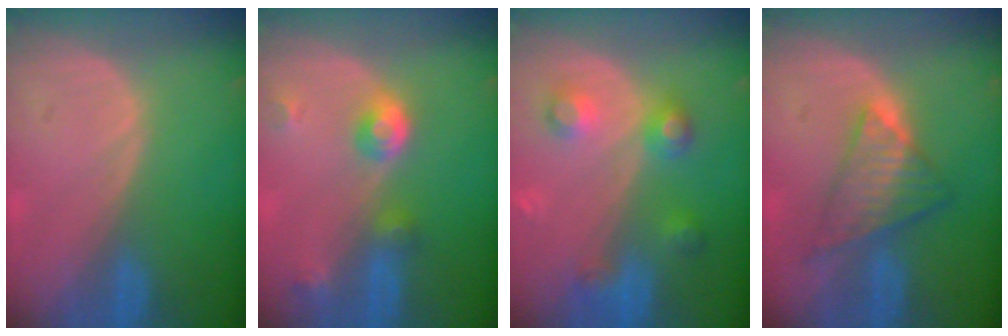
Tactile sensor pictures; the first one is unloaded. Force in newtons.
{"total": 4.8, "press": 4.4, "slide": 1.9}
{"total": 5.3, "press": 5.3, "slide": 0.3}
{"total": 6.8, "press": 6.5, "slide": 2.2}